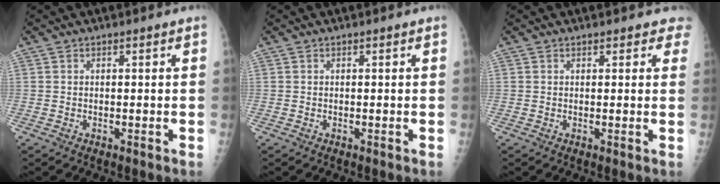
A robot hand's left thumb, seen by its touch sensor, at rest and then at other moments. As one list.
[{"total": 0.0}, {"total": 2.9, "force": [2.4, 1.5, 0.5], "torque": [0.030, -0.008, 0.012]}]